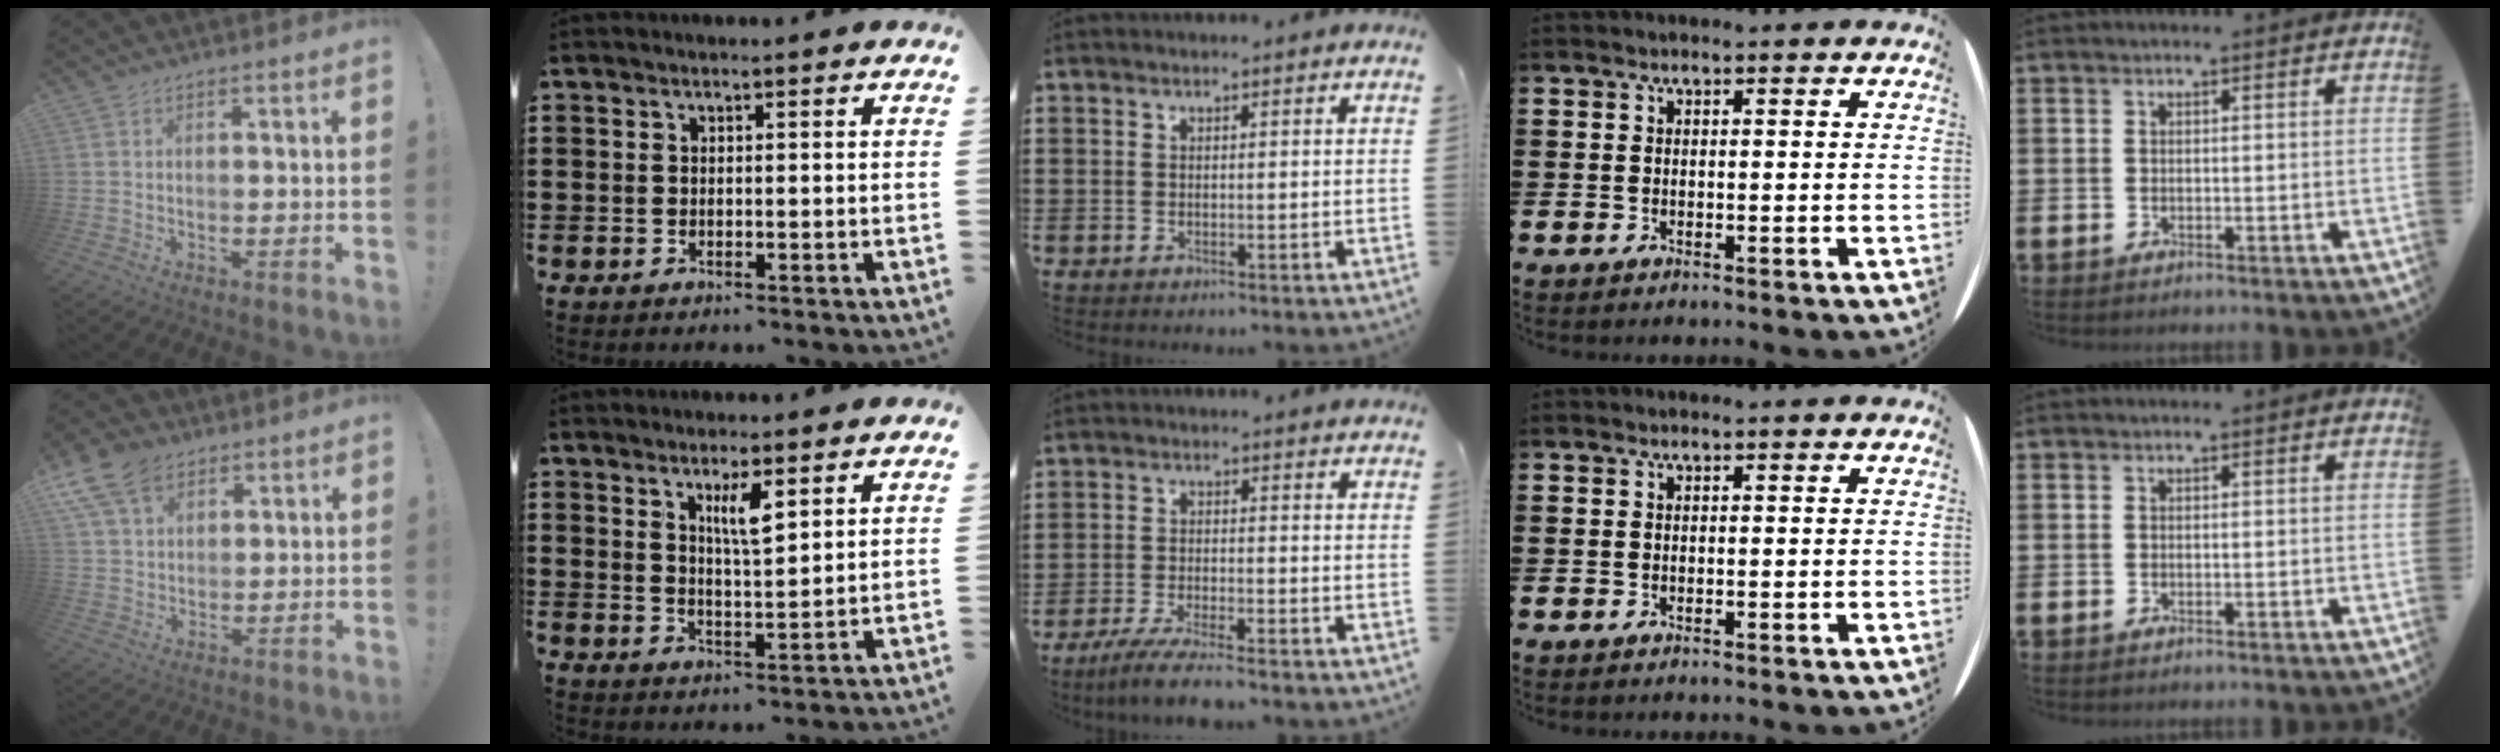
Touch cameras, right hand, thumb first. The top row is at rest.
{"thumb": {"total": 12.2, "force": [7.0, 7.9, 6.0], "torque": [-0.099, -0.028, 0.138]}, "index": {"total": 4.3, "force": [2.4, 0.9, 3.5], "torque": [-0.068, 0.000, 0.038]}, "middle": {"total": 4.5, "force": [-4.0, -0.1, 2.1], "torque": [-0.049, -0.013, -0.077]}}